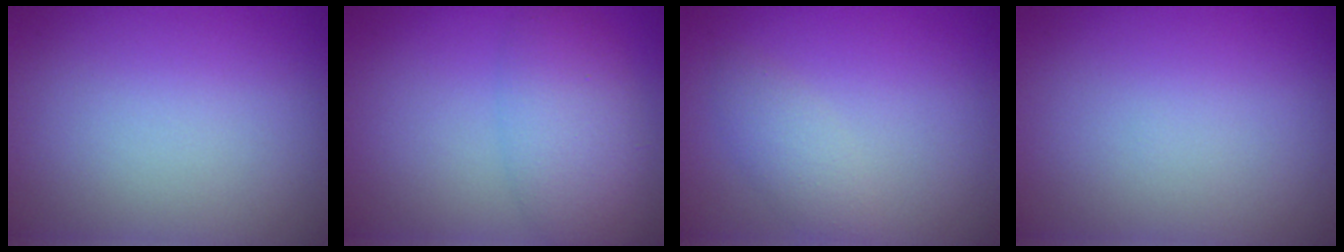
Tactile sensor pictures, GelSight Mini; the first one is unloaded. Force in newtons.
{"total": 4.8, "press": 4.8, "slide": 0.2}
{"total": 1.9, "press": 1.9, "slide": 0.1}
{"total": 0.0}